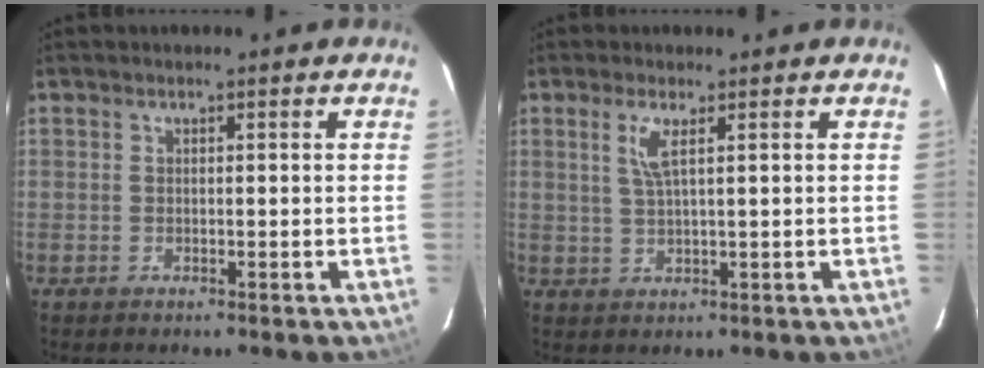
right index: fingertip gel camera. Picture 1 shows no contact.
{"total": 3.2, "force": [1.4, 0.2, 2.9], "torque": [-0.060, -0.001, 0.028]}